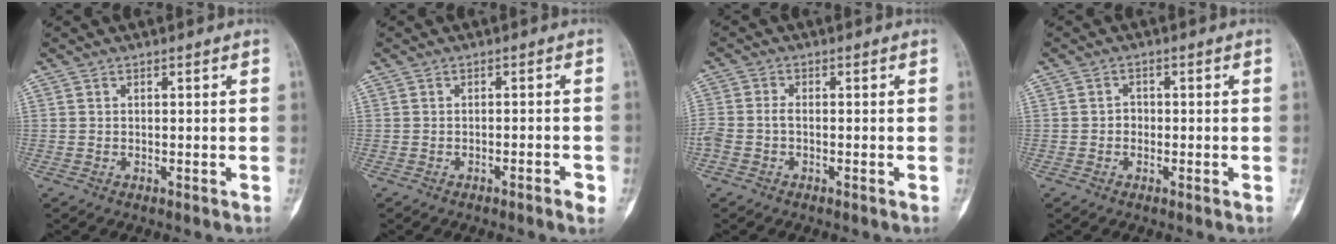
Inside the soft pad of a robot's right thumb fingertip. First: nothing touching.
{"total": 2.2, "force": [-1.2, 0.3, 1.8], "torque": [-0.032, 0.007, -0.017]}
{"total": 3.4, "force": [-1.0, 2.1, 2.5], "torque": [-0.068, 0.010, -0.022]}
{"total": 1.6, "force": [-0.5, 1.4, 0.6], "torque": [0.006, 0.008, -0.012]}